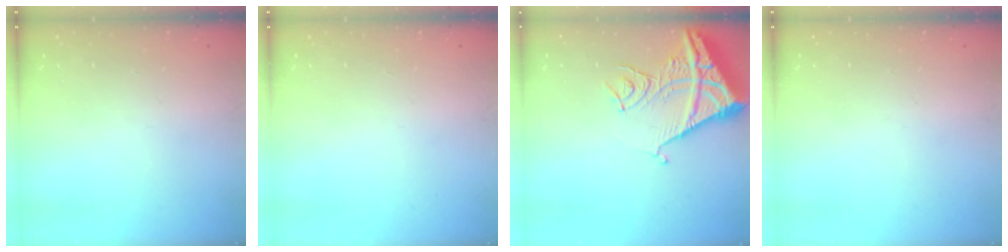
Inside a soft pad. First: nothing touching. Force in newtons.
{"total": 0.0}
{"total": 12.2, "press": 12.1, "slide": 1.5}
{"total": 0.0}